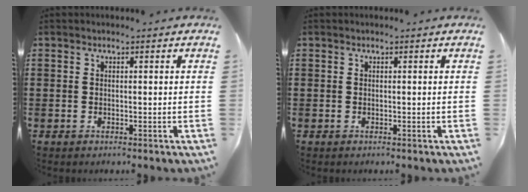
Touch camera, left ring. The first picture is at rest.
{"total": 0.0}